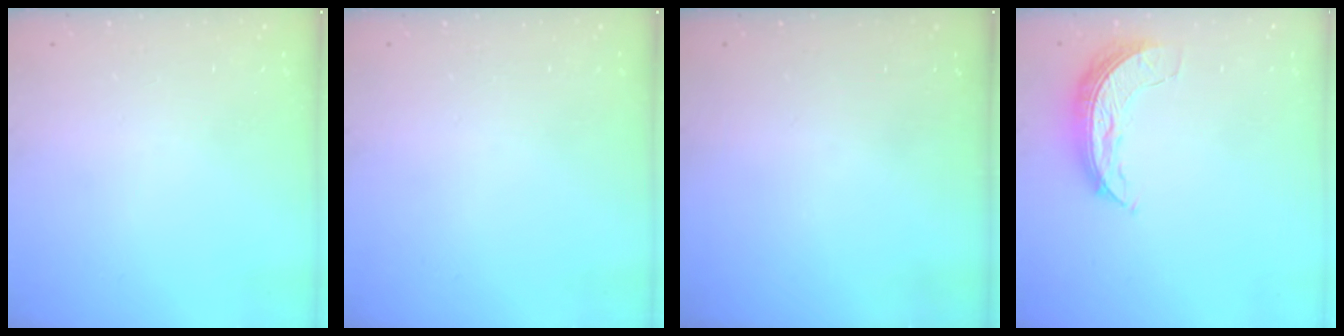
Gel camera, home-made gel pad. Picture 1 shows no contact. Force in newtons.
{"total": 0.0}
{"total": 0.0}
{"total": 7.2, "press": 7.2, "slide": 0.4}